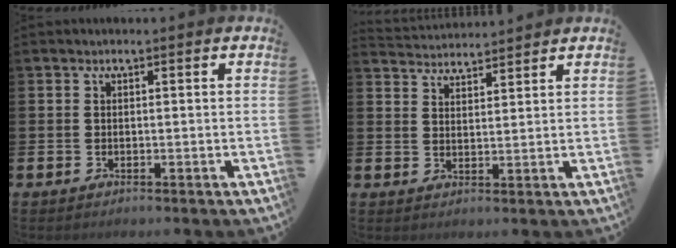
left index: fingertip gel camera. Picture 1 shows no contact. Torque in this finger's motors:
{"motor_torque": [-1.72, -0.42, -0.84, -0.10]}